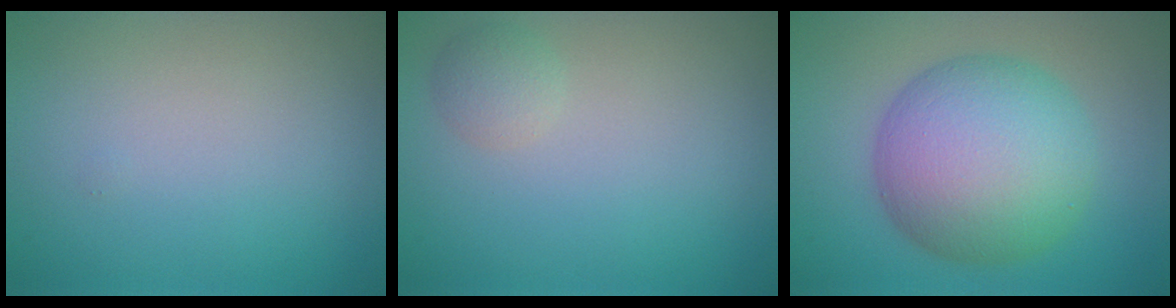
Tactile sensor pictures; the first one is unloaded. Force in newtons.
{"total": 1.5, "press": 1.5, "slide": 0.1}
{"total": 10.5, "press": 10.5, "slide": 0.2}